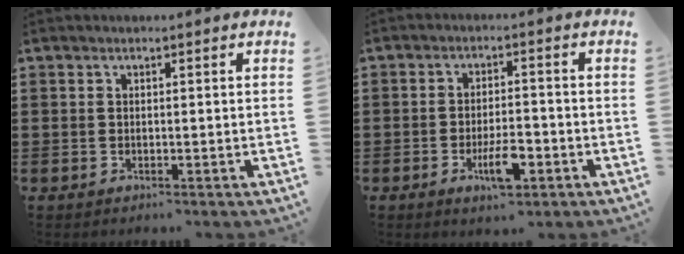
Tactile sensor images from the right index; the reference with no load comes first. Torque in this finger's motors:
{"motor_torque": [0.17, -0.08, 0.18, 0.07]}